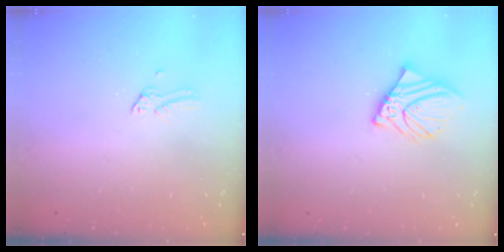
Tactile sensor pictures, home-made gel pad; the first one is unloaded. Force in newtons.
{"total": 9.6, "press": 9.4, "slide": 1.8}